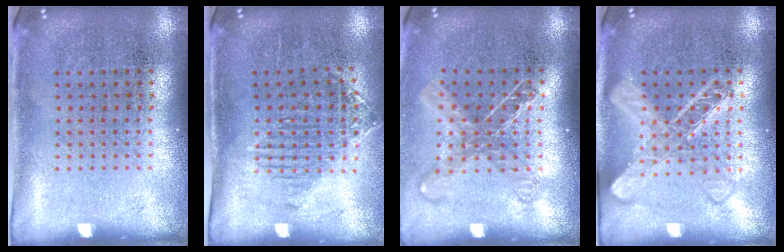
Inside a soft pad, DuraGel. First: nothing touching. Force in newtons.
{"total": 1.2, "press": 1.1, "slide": 0.5}
{"total": 1.4, "press": 1.2, "slide": 0.8}
{"total": 2.0, "press": 2.0, "slide": 0.2}